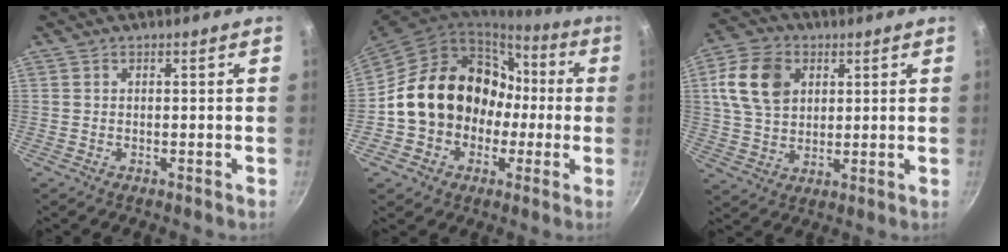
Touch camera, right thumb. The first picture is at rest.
{"total": 18.9, "force": [-0.6, 15.8, 10.3], "torque": [-0.143, 0.061, 0.002]}
{"total": 12.3, "force": [3.6, 9.0, 7.6], "torque": [-0.123, 0.001, 0.064]}